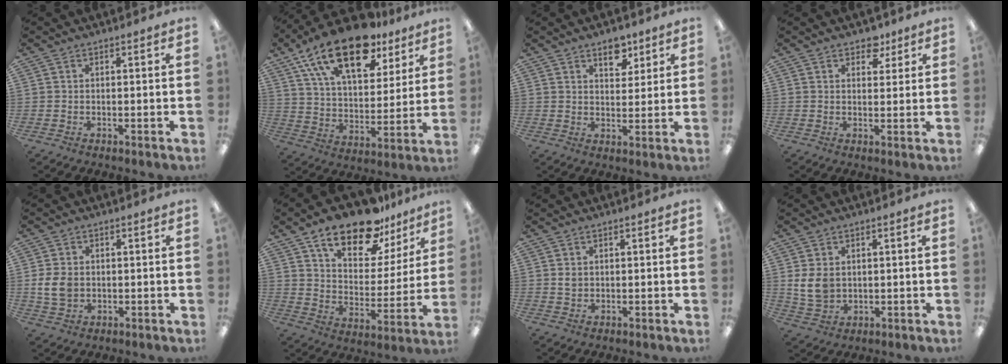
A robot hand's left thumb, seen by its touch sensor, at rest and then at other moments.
{"total": 22.1, "force": [14.5, 10.1, 13.2], "torque": [-0.223, -0.073, 0.254]}
{"total": 6.5, "force": [4.5, 3.6, 3.1], "torque": [-0.015, -0.026, 0.073]}
{"total": 4.7, "force": [3.3, 3.0, 1.6], "torque": [-0.008, -0.012, 0.056]}
{"total": 6.1, "force": [-0.1, 4.8, 3.8], "torque": [-0.091, 0.006, -0.001]}
{"total": 18.7, "force": [13.8, 8.4, 9.6], "torque": [-0.151, -0.083, 0.237]}
{"total": 1.7, "force": [0.5, 1.4, 0.9], "torque": [-0.020, 0.003, 0.009]}
{"total": 6.7, "force": [1.4, 5.2, 4.0], "torque": [-0.106, 0.002, 0.025]}